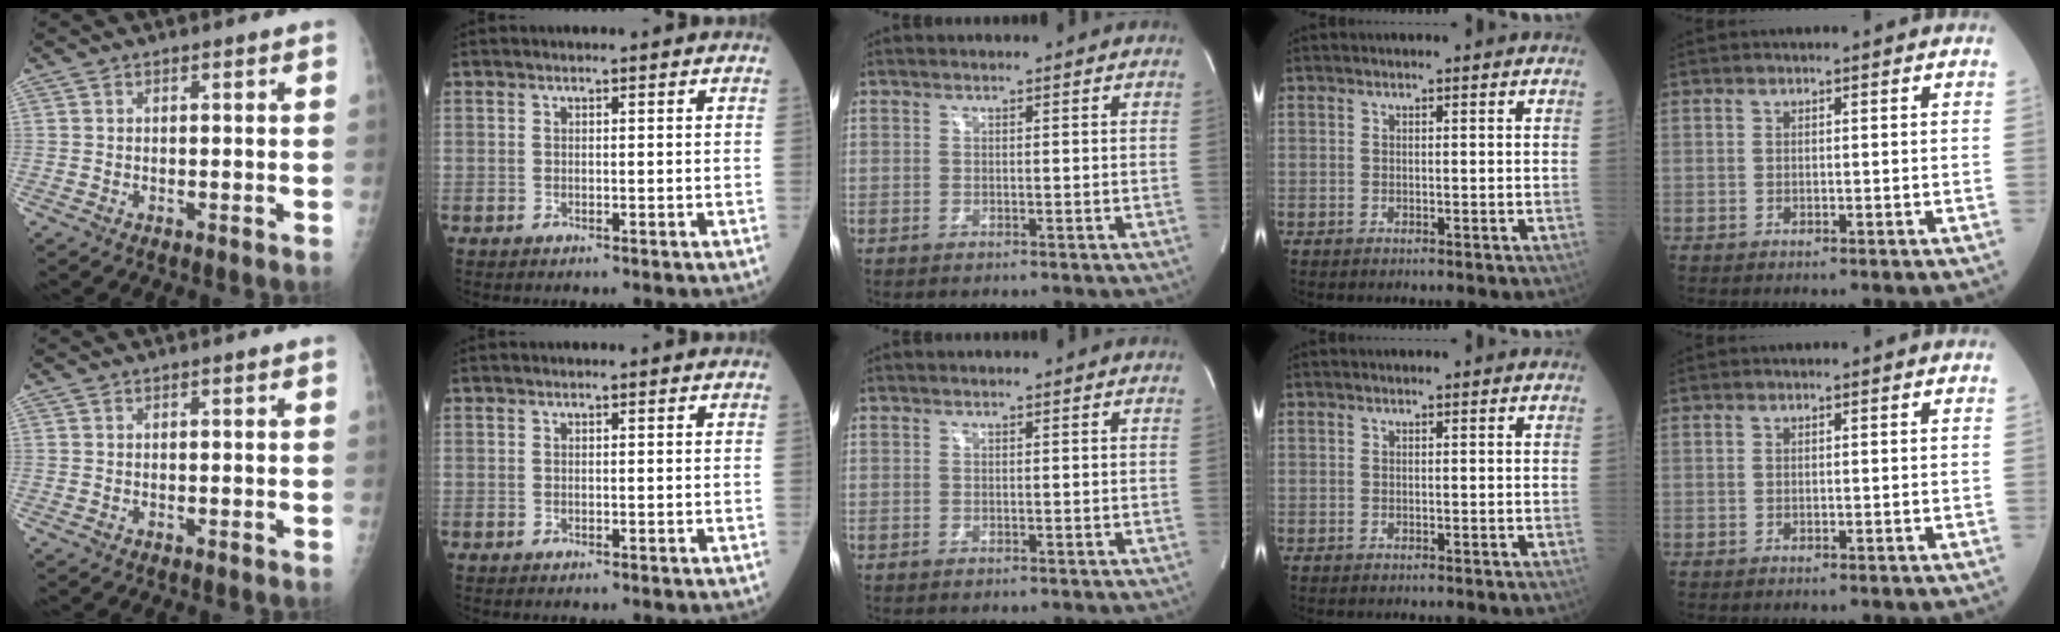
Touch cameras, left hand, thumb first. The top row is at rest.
{}